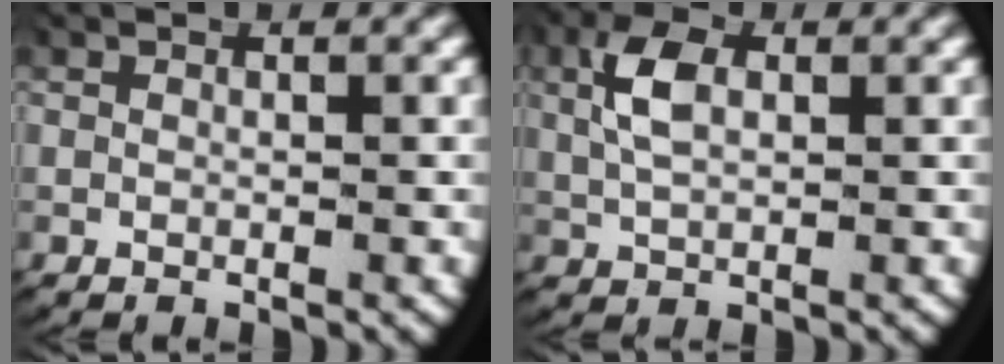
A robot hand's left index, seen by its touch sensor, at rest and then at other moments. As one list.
[{"total": 3.4, "force": [1.1, 1.8, 2.7], "torque": [-0.066, 0.001, 0.024]}]